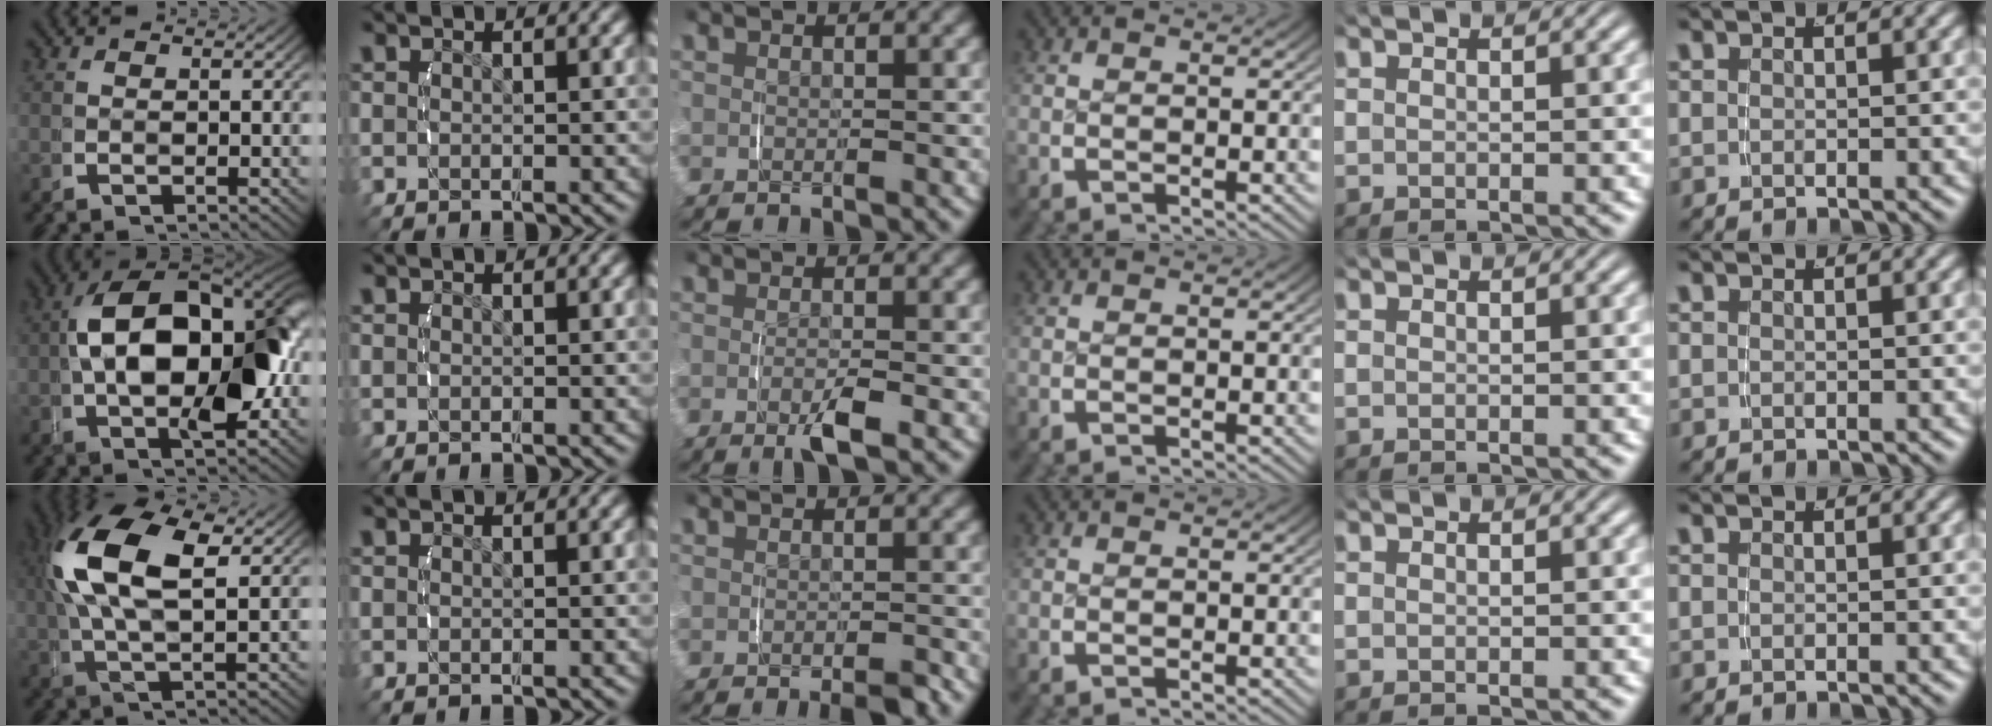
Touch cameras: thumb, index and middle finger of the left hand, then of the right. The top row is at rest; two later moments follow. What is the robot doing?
{"motion": "lift_and_place", "object": "jar lid"}